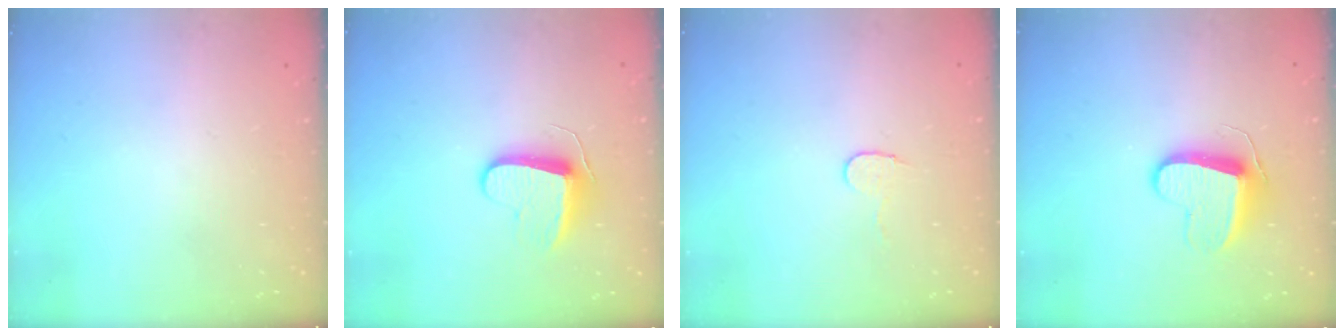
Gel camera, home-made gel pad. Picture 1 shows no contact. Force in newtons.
{"total": 8.9, "press": 8.9, "slide": 0.1}
{"total": 5.0, "press": 5.0, "slide": 0.4}
{"total": 9.7, "press": 9.7, "slide": 0.3}